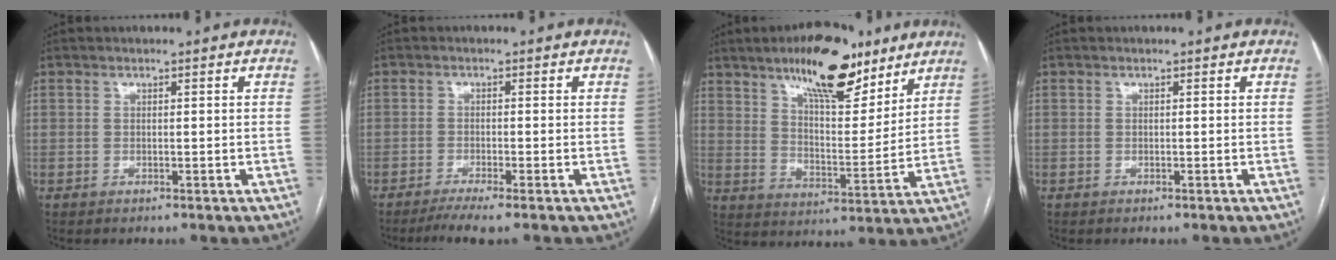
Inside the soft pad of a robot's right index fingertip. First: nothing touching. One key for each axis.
{"total": 3.9, "fx": -3.0, "fy": -0.4, "fz": 2.5, "tx": -0.042, "ty": -0.008, "tz": -0.055}
{"total": 15.4, "fx": 10.6, "fy": 4.7, "fz": 10.1, "tx": -0.151, "ty": -0.001, "tz": 0.171}
{"total": 0.0}